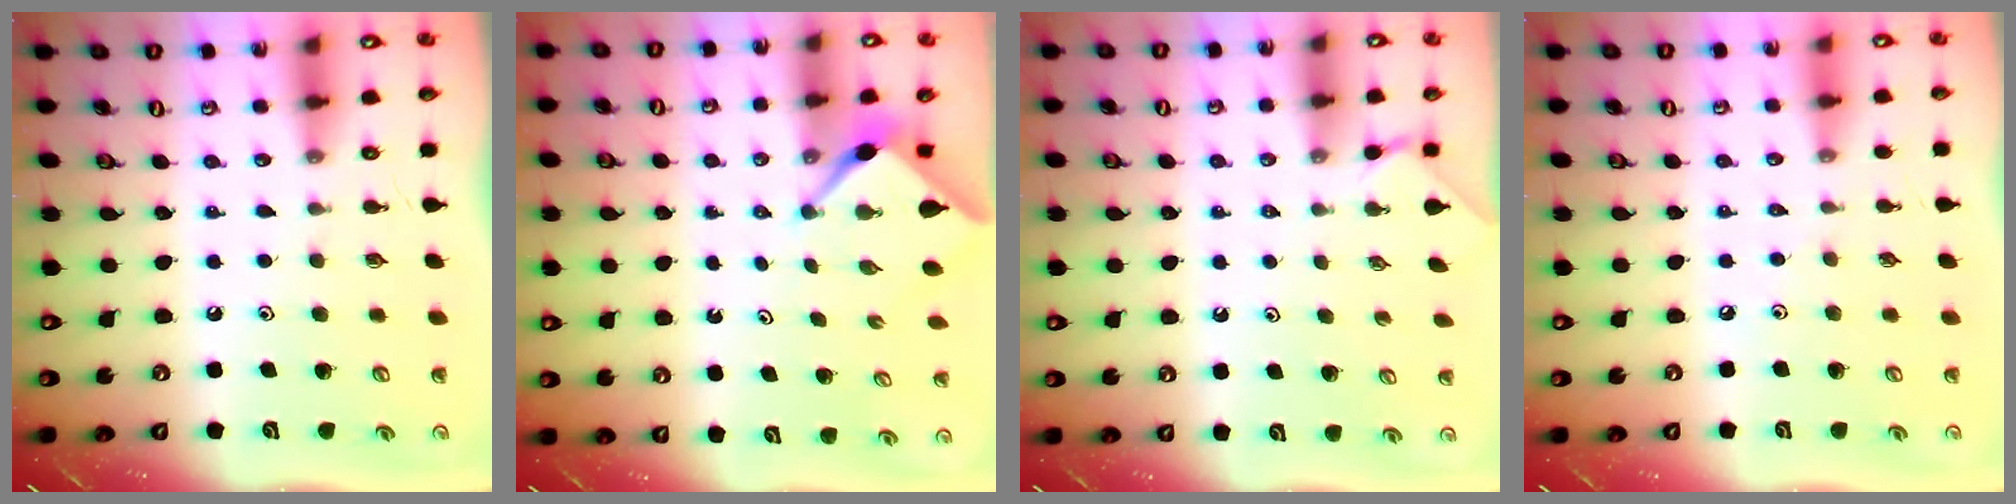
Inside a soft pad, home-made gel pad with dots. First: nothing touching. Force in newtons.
{"total": 2.1, "press": 2.1, "slide": 0.3}
{"total": 0.9, "press": 0.9, "slide": 0.3}
{"total": 2.1, "press": 2.1, "slide": 0.4}